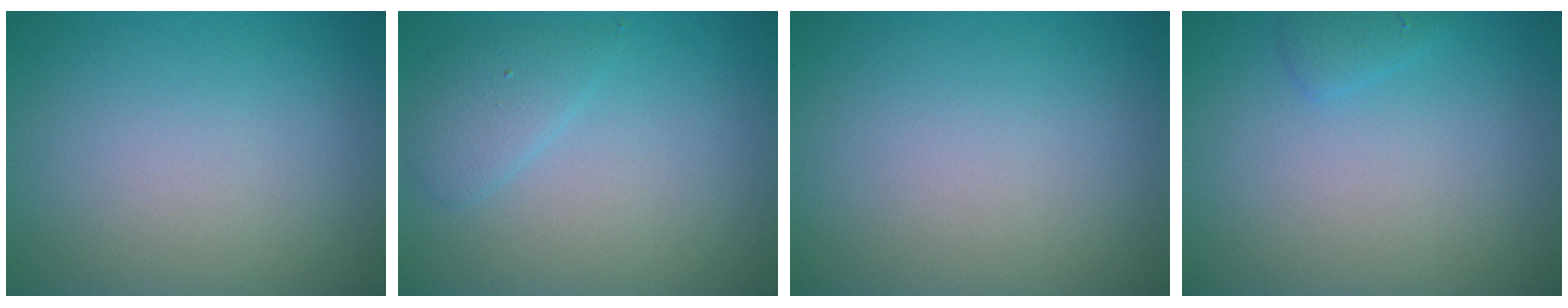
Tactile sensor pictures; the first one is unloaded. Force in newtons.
{"total": 1.9, "press": 1.9, "slide": 0.2}
{"total": 0.0}
{"total": 1.0, "press": 1.0, "slide": 0.1}